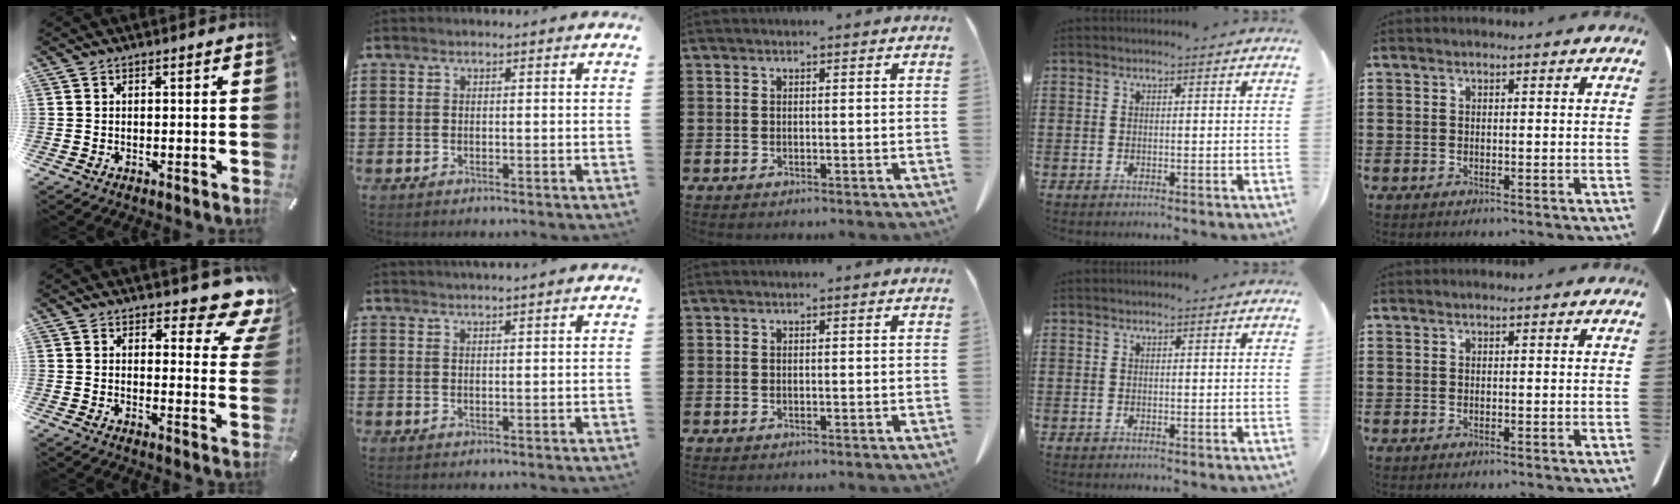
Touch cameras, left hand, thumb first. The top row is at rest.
{"thumb": {"total": 8.0, "force": [6.6, 3.2, 3.4], "torque": [-0.033, -0.061, 0.111]}, "index": {"total": 1.3, "force": [1.2, -0.3, 0.2], "torque": [-0.004, -0.001, 0.024]}}